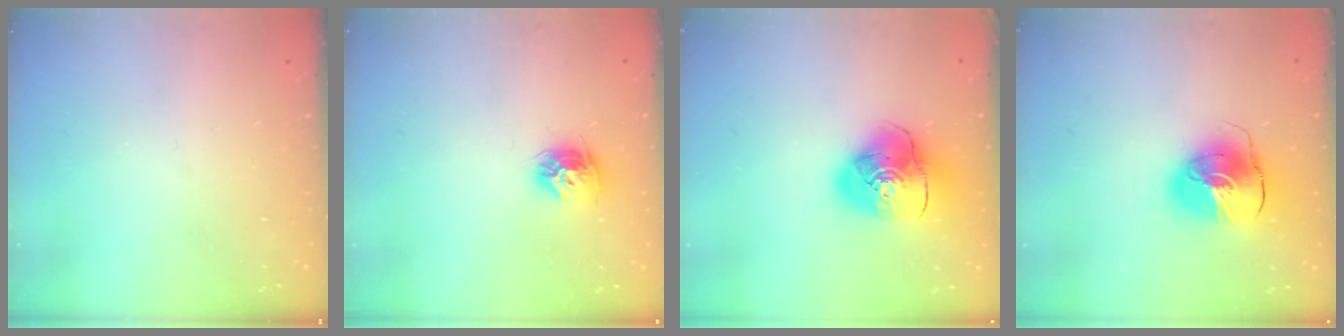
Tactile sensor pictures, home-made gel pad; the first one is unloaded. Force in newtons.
{"total": 9.4, "press": 9.4, "slide": 0.6}
{"total": 12.3, "press": 12.2, "slide": 1.9}
{"total": 11.5, "press": 11.4, "slide": 1.5}